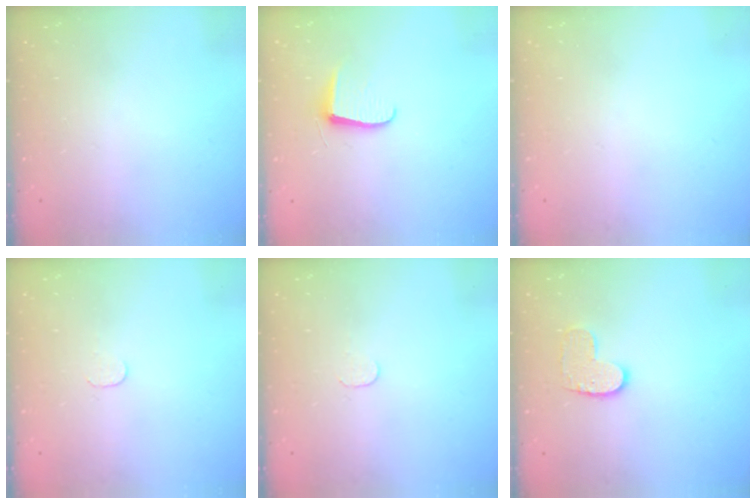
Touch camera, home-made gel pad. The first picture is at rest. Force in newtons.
{"total": 6.2, "press": 6.2, "slide": 0.7}
{"total": 0.0}
{"total": 3.1, "press": 3.1, "slide": 0.3}
{"total": 3.1, "press": 3.1, "slide": 0.3}
{"total": 7.9, "press": 7.9, "slide": 0.3}